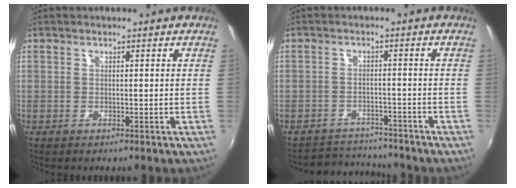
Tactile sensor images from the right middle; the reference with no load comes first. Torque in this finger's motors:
{"motor_torque": [0.07, -0.33, -0.27, -0.10]}